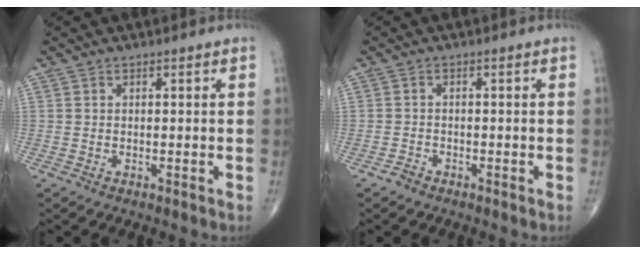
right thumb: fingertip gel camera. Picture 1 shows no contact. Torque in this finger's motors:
{"motor_torque": [-0.07, -0.17, -0.14, -0.09, 0.01]}